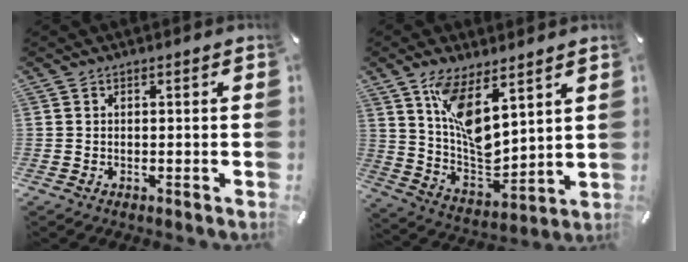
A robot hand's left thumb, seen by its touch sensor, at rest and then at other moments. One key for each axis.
{"total": 12.2, "fx": 7.2, "fy": 5.3, "fz": 8.3, "tx": -0.165, "ty": -0.048, "tz": 0.137}